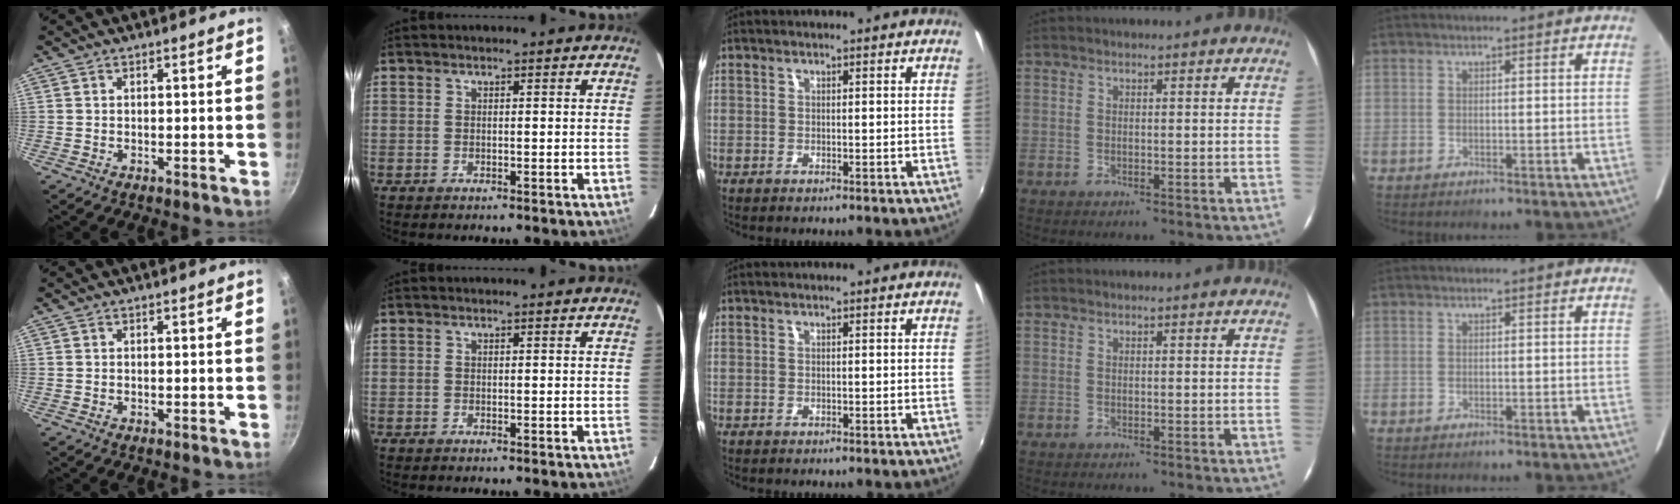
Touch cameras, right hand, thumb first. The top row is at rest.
{}